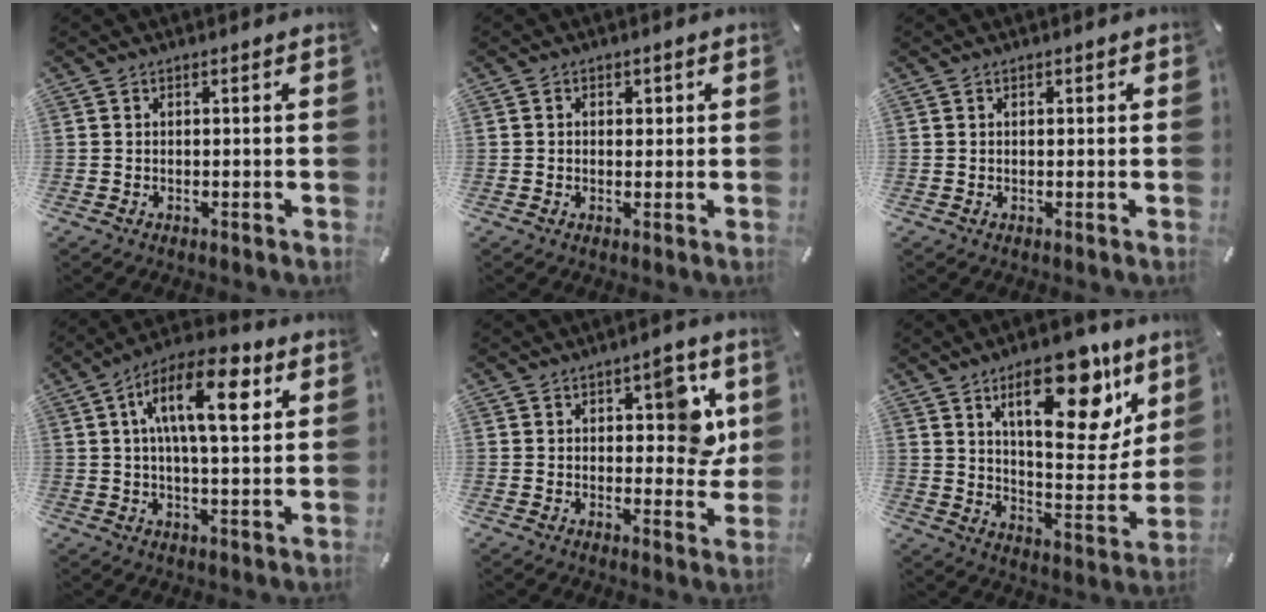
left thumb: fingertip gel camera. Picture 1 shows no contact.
{"total": 1.7, "force": [0.0, 1.5, 0.8], "torque": [0.000, 0.001, -0.006]}
{"total": 0.7, "force": [0.1, 0.4, 0.5], "torque": [-0.011, 0.003, 0.001]}
{"total": 15.0, "force": [5.3, 5.9, 12.8], "torque": [-0.214, -0.005, 0.083]}
{"total": 9.7, "force": [3.2, 5.2, 7.5], "torque": [-0.075, -0.011, 0.045]}
{"total": 22.4, "force": [12.6, 9.7, 15.8], "torque": [-0.207, -0.077, 0.198]}